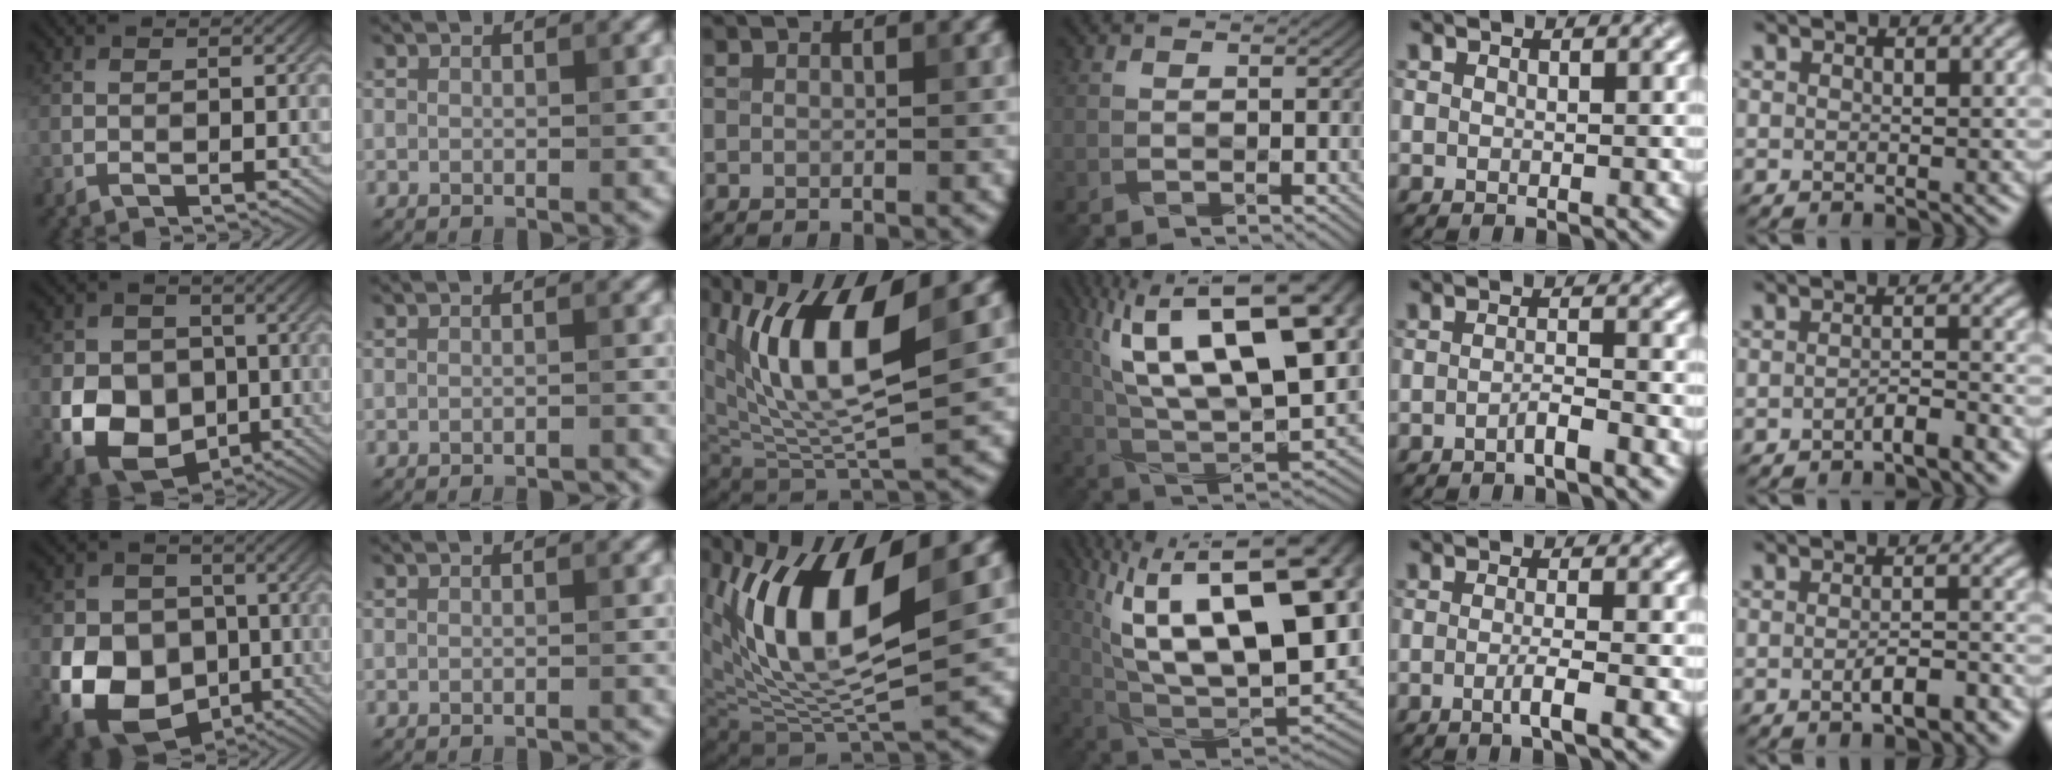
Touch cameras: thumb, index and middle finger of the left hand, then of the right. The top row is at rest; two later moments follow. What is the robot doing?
{"motion": "wrap", "object": "bandage"}